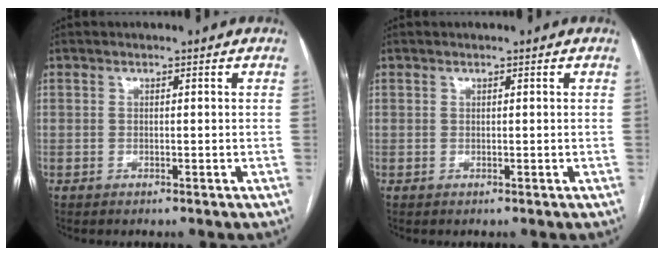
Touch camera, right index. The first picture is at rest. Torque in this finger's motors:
{"motor_torque": [-0.07, 0.02, -0.03, 0.00]}